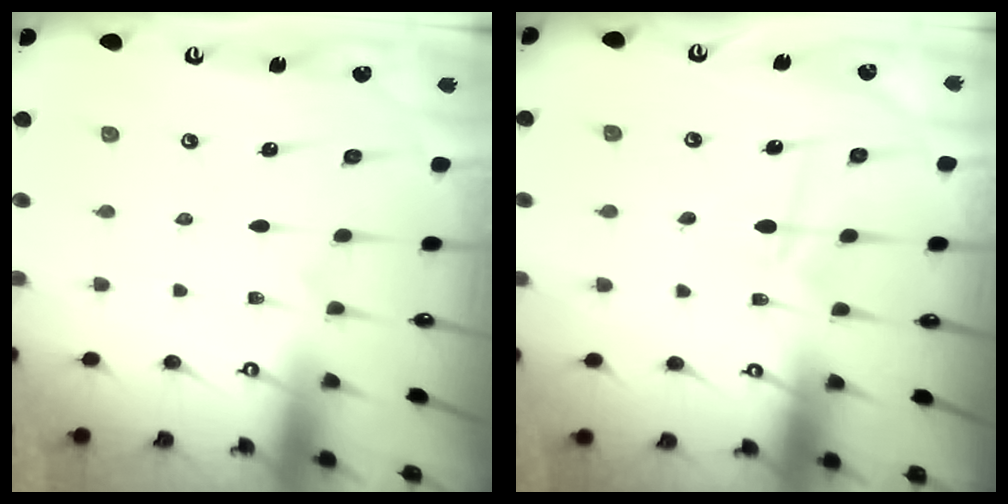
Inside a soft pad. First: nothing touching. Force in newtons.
{"total": 5.5, "press": 5.5, "slide": 0.8}